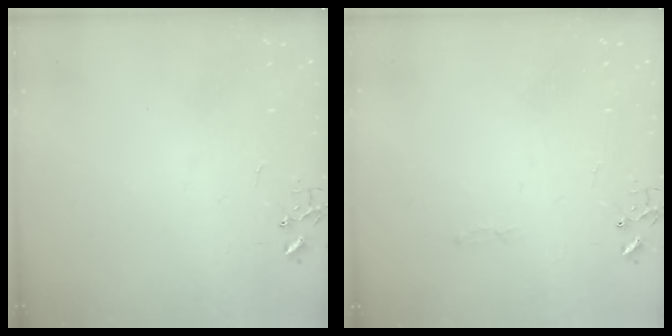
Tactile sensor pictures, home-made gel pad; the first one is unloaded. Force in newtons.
{"total": 2.8, "press": 2.8, "slide": 0.4}